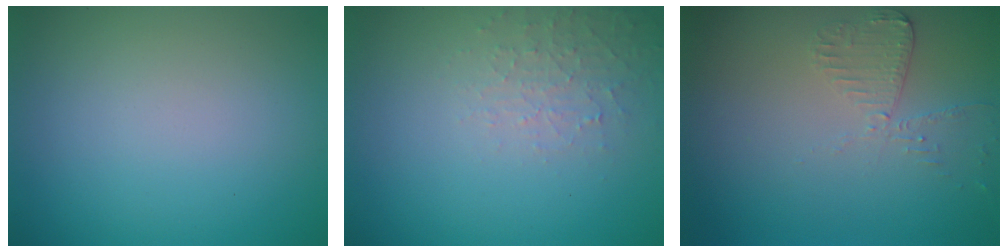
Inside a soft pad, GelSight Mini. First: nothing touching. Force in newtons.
{"total": 2.1, "press": 2.0, "slide": 0.5}
{"total": 1.9, "press": 1.9, "slide": 0.4}